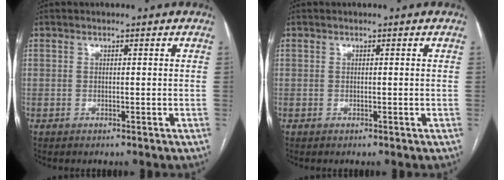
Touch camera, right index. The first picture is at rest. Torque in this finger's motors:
{"motor_torque": [0.00, 0.00, 0.00, 0.00]}